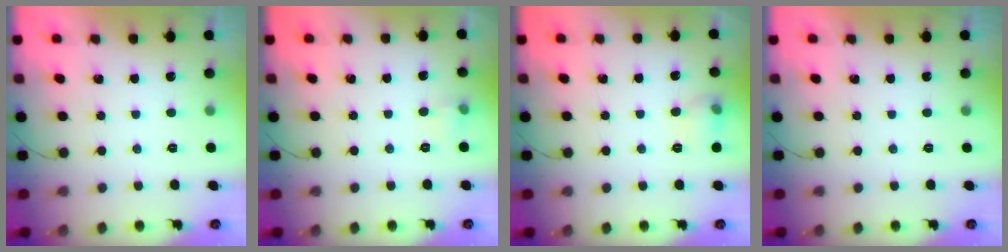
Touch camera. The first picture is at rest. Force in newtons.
{"total": 3.7, "press": 3.6, "slide": 1.1}
{"total": 6.6, "press": 6.4, "slide": 1.5}
{"total": 0.0}